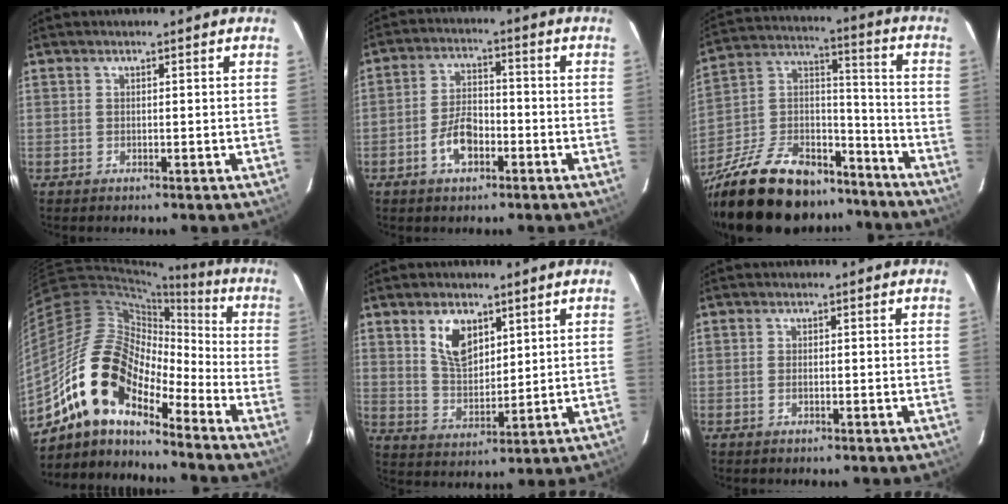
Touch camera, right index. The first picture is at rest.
{"total": 6.8, "force": [-3.3, 3.6, 4.8], "torque": [-0.098, 0.010, -0.054]}
{"total": 29.1, "force": [-21.7, 13.3, 14.0], "torque": [-0.300, 0.027, -0.332]}
{"total": 15.8, "force": [-11.2, 6.4, 9.1], "torque": [-0.153, 0.005, -0.227]}
{"total": 8.2, "force": [4.1, 4.6, 5.5], "torque": [-0.098, 0.006, 0.086]}
{"total": 1.0, "force": [-0.4, 0.6, 0.7], "torque": [-0.014, 0.000, -0.008]}